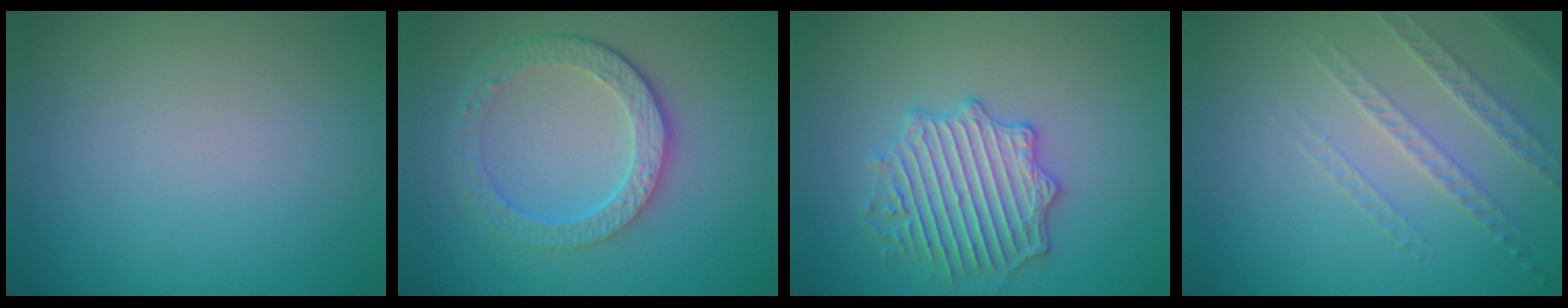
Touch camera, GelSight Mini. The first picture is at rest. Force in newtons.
{"total": 4.8, "press": 3.5, "slide": 3.3}
{"total": 4.1, "press": 4.0, "slide": 0.5}
{"total": 1.9, "press": 1.7, "slide": 0.8}